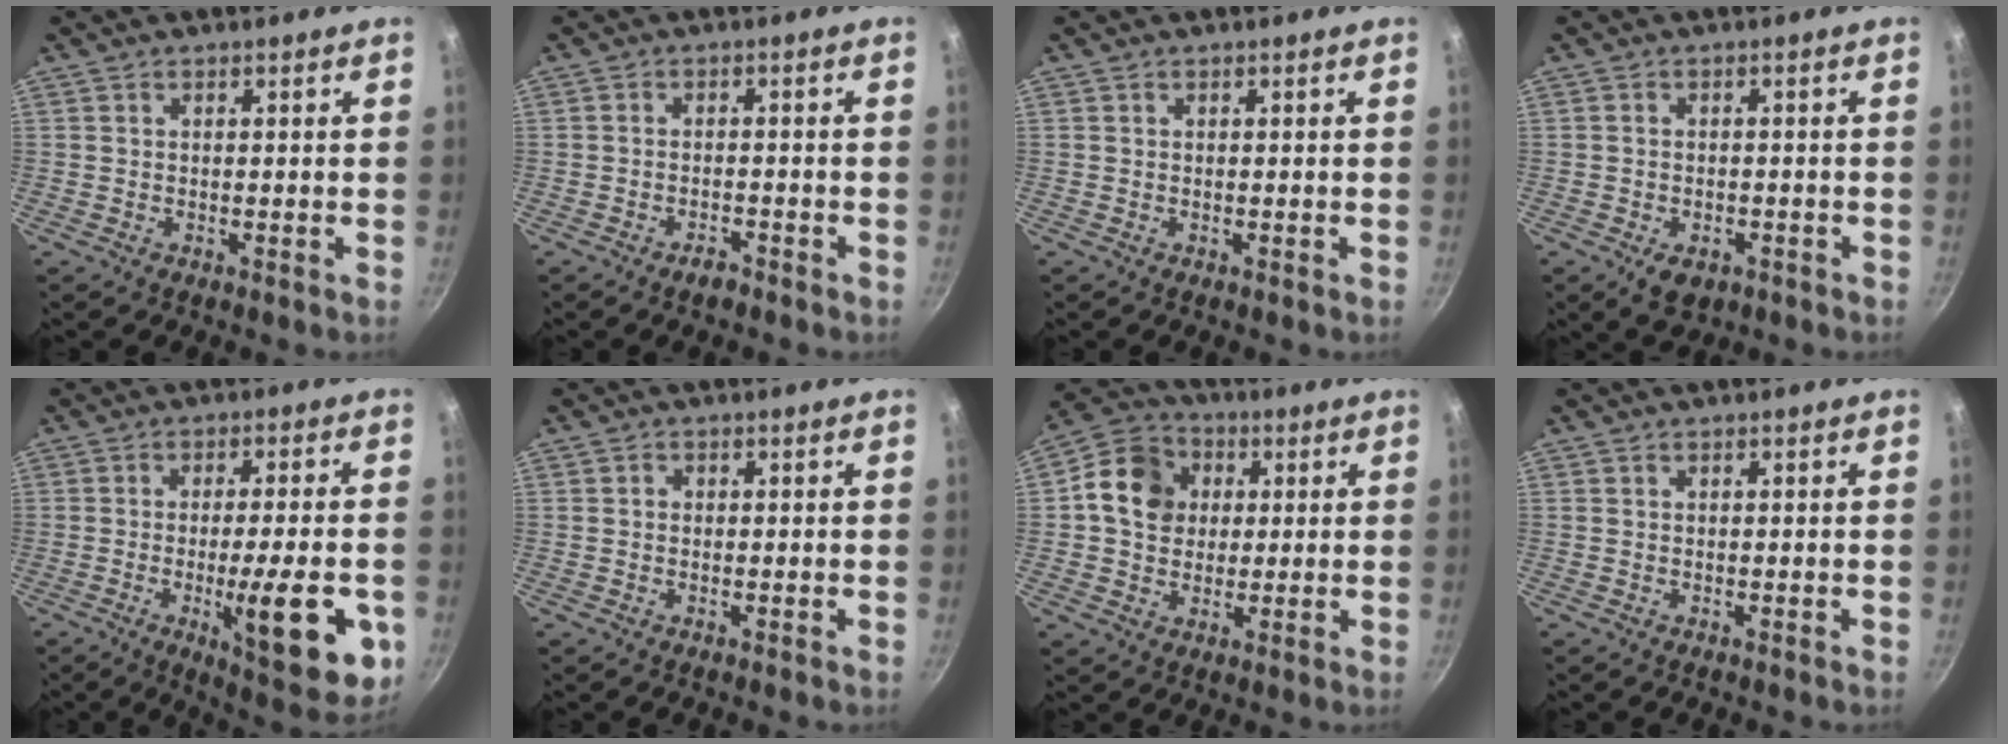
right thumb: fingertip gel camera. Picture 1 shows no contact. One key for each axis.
{"total": 2.3, "fx": -1.9, "fy": 0.8, "fz": 1.1, "tx": -0.018, "ty": 0.018, "tz": -0.027}
{"total": 0.0}
{"total": 4.9, "fx": -2.2, "fy": 3.2, "fz": 3.0, "tx": -0.039, "ty": 0.010, "tz": -0.025}
{"total": 16.8, "fx": -4.6, "fy": 4.3, "fz": 15.6, "tx": -0.194, "ty": 0.002, "tz": -0.059}
{"total": 0.9, "fx": 0.0, "fy": 0.8, "fz": 0.4, "tx": -0.005, "ty": 0.005, "tz": -0.001}
{"total": 11.5, "fx": 2.0, "fy": 9.7, "fz": 5.8, "tx": -0.076, "ty": 0.010, "tz": 0.015}
{"total": 0.0}